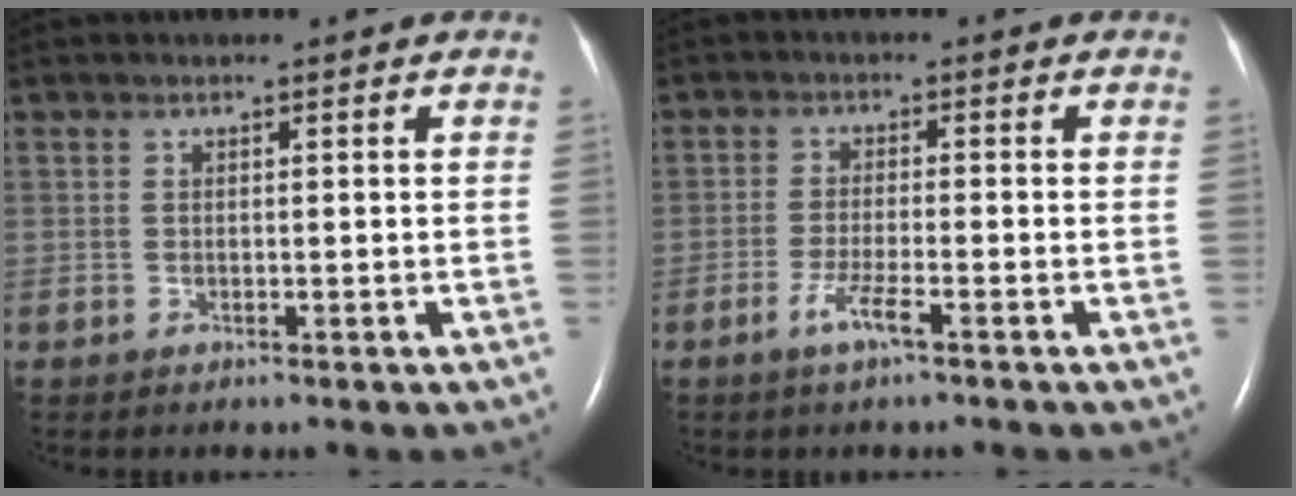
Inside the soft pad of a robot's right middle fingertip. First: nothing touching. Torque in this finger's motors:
{"motor_torque": [0.45, -0.38, 0.07, 0.03]}